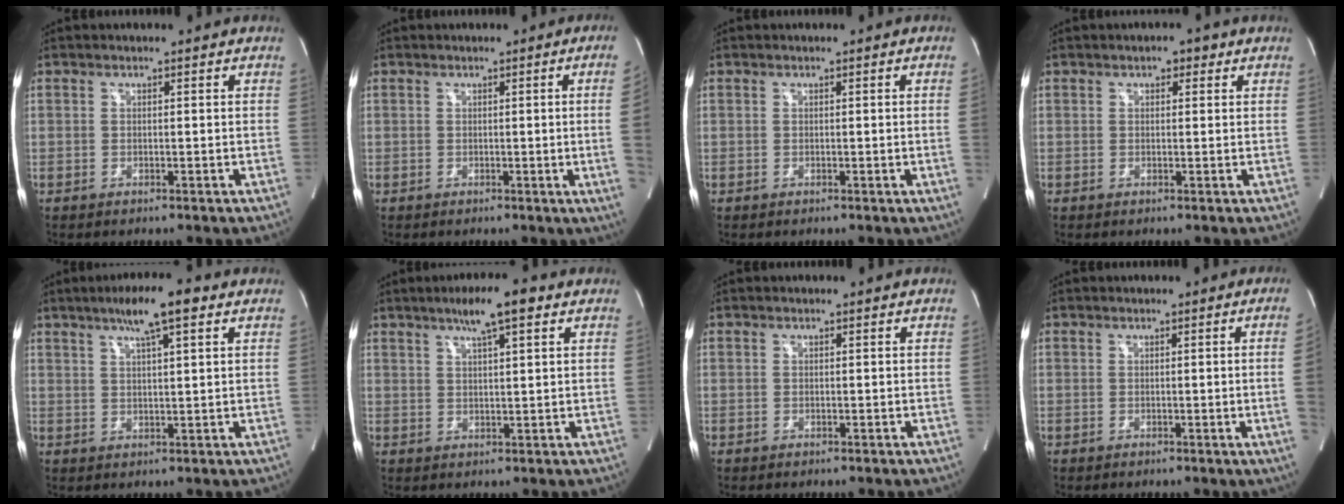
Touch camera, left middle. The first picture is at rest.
{"total": 5.4, "force": [-0.4, -2.4, 4.8], "torque": [-0.054, -0.010, -0.004]}
{"total": 1.0, "force": [0.0, -0.4, 0.9], "torque": [-0.009, 0.000, -0.001]}
{"total": 1.8, "force": [1.0, 1.0, 1.2], "torque": [-0.018, 0.010, 0.013]}
{"total": 7.6, "force": [4.5, 0.6, 6.1], "torque": [-0.102, 0.015, 0.071]}
{"total": 6.8, "force": [4.1, 0.6, 5.4], "torque": [-0.092, 0.013, 0.065]}
{"total": 0.0}
{"total": 3.3, "force": [-0.2, -1.6, 2.9], "torque": [-0.035, -0.005, 0.000]}